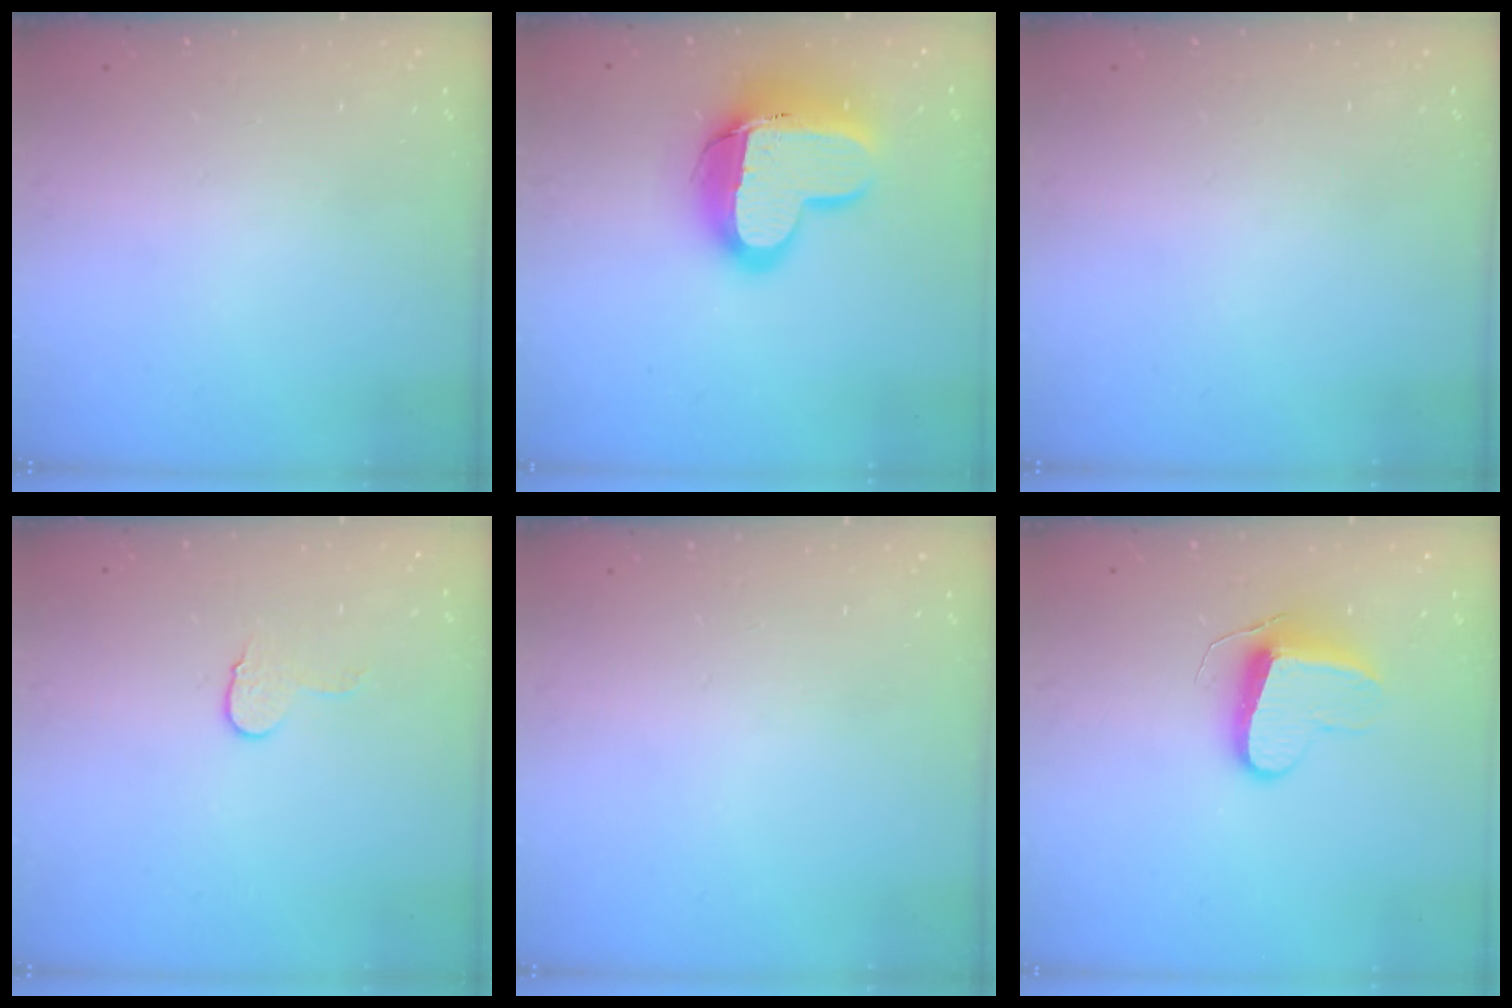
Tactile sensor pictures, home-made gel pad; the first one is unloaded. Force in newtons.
{"total": 17.0, "press": 17.0, "slide": 1.2}
{"total": 0.0}
{"total": 6.4, "press": 6.4, "slide": 0.6}
{"total": 0.0}
{"total": 9.7, "press": 9.7, "slide": 0.4}